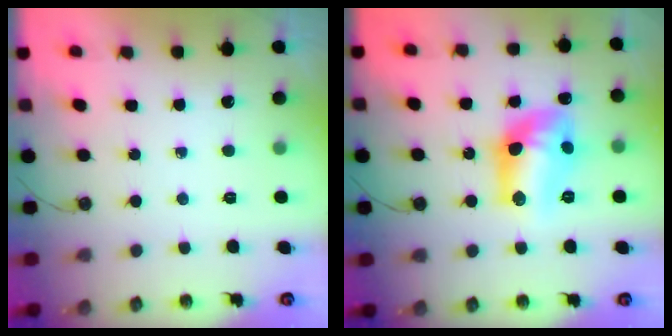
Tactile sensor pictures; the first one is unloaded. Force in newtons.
{"total": 13.1, "press": 13.1, "slide": 0.8}